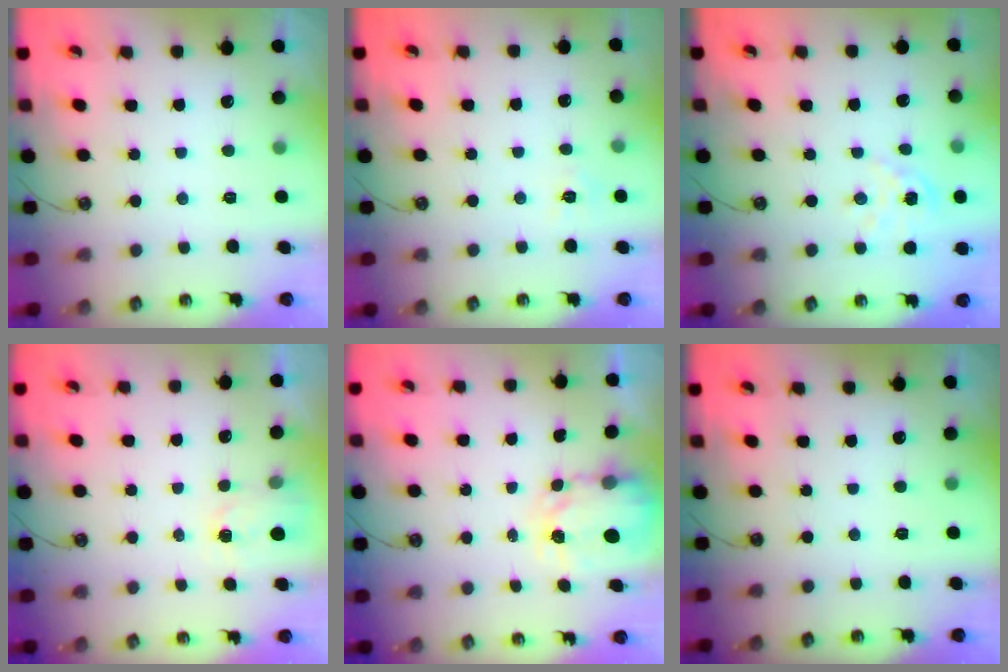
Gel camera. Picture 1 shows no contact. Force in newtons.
{"total": 6.2, "press": 6.2, "slide": 0.7}
{"total": 3.7, "press": 3.7, "slide": 0.2}
{"total": 1.9, "press": 1.9, "slide": 0.3}
{"total": 3.9, "press": 3.9, "slide": 0.3}
{"total": 0.0}